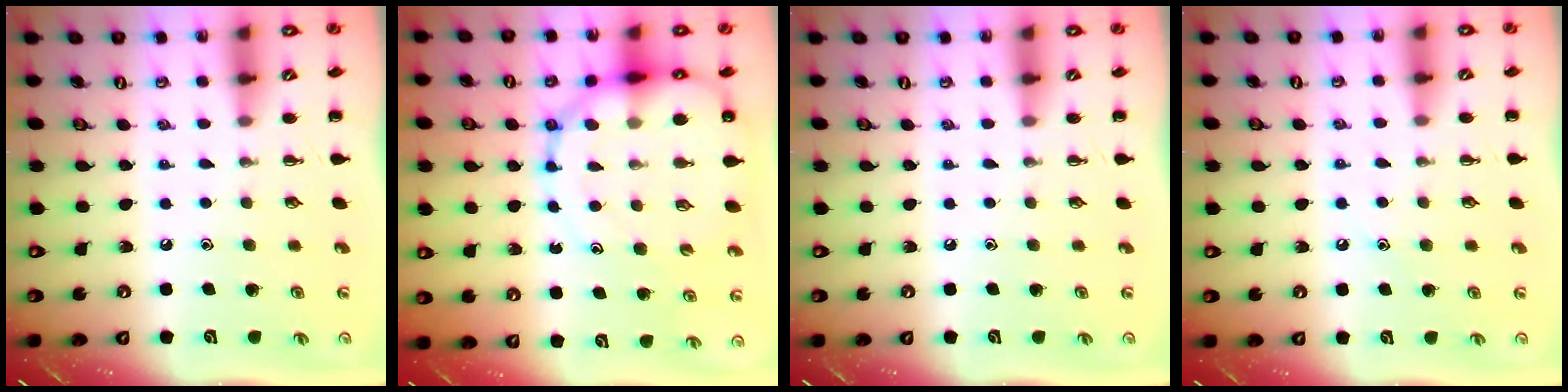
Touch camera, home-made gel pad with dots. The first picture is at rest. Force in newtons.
{"total": 15.9, "press": 15.5, "slide": 3.5}
{"total": 0.0}
{"total": 6.8, "press": 6.6, "slide": 1.8}